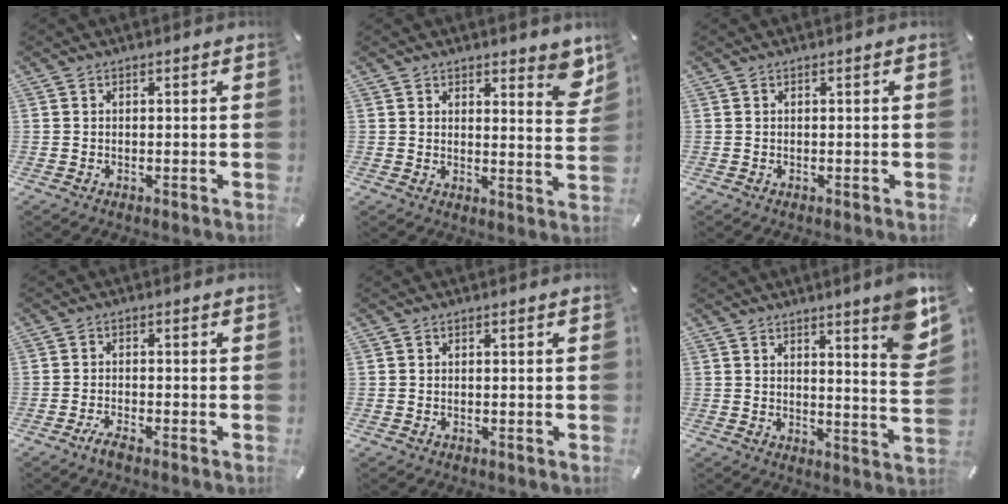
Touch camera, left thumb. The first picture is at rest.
{"total": 7.2, "force": [4.9, 3.0, 4.3], "torque": [-0.032, -0.036, 0.080]}
{"total": 0.0}
{"total": 2.7, "force": [-2.2, 0.6, 1.5], "torque": [-0.038, 0.006, -0.047]}
{"total": 0.0}
{"total": 11.0, "force": [6.5, 1.4, 8.8], "torque": [-0.110, -0.062, 0.105]}